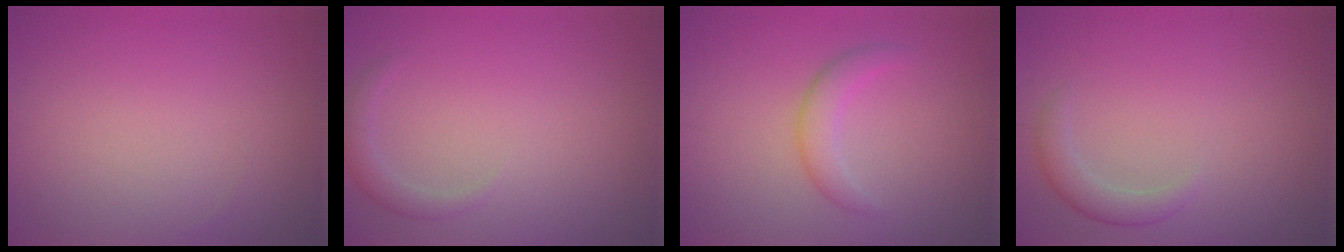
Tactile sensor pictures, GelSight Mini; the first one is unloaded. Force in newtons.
{"total": 1.4, "press": 1.4, "slide": 0.1}
{"total": 2.2, "press": 2.2, "slide": 0.1}
{"total": 1.8, "press": 1.8, "slide": 0.3}